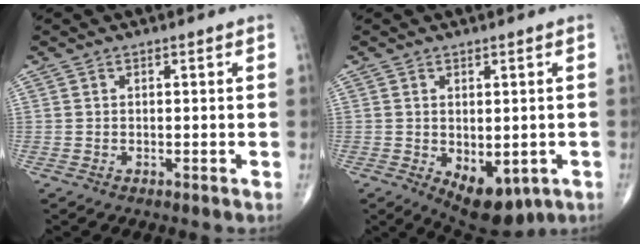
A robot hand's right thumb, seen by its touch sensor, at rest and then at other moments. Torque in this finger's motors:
{"motor_torque": [-0.58, 0.25, -0.27, -0.19, 0.06]}